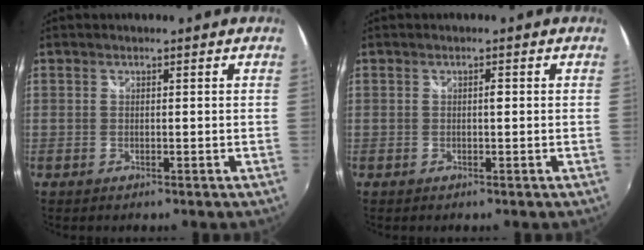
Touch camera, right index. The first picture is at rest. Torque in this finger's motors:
{"motor_torque": [0.24, 0.17, 0.00, 0.00]}